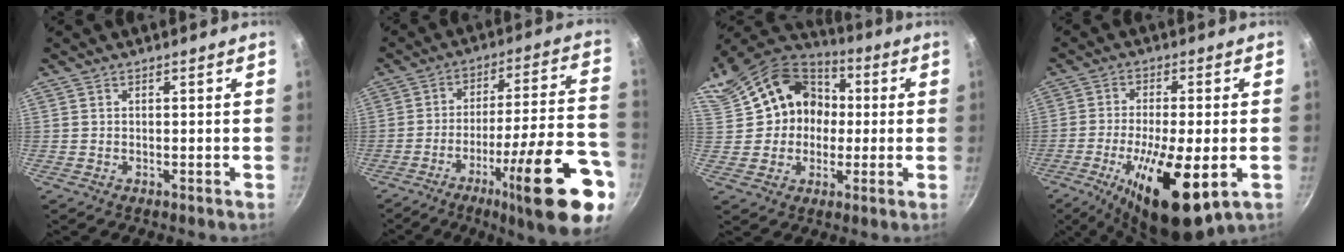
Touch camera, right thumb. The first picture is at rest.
{"total": 24.2, "force": [-11.4, 5.1, 20.7], "torque": [-0.264, 0.048, -0.172]}
{"total": 17.9, "force": [2.6, 15.0, 9.4], "torque": [-0.144, 0.048, 0.043]}
{"total": 16.8, "force": [-5.6, 5.3, 15.0], "torque": [-0.261, -0.001, -0.089]}